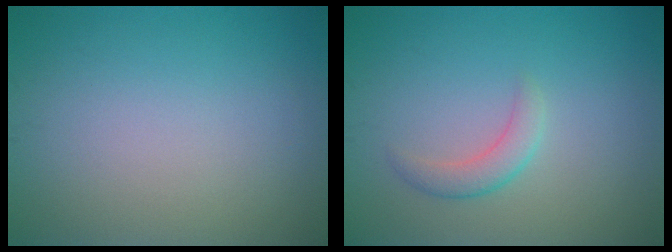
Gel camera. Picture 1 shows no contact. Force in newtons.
{"total": 1.9, "press": 1.9, "slide": 0.1}